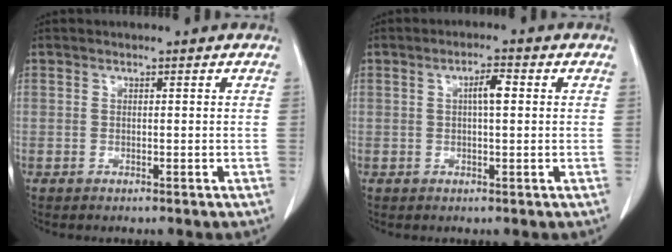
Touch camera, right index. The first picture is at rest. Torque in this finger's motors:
{"motor_torque": [0.39, 0.00, 0.22, 0.07]}